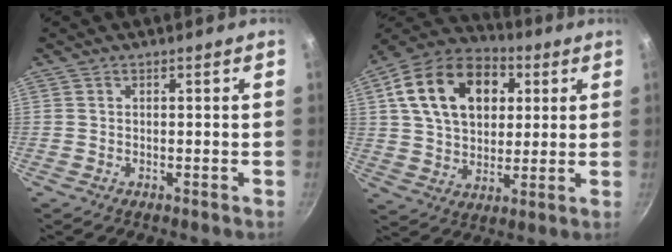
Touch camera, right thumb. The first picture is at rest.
{"total": 20.3, "force": [5.8, 13.9, 13.6], "torque": [-0.209, 0.008, 0.088]}